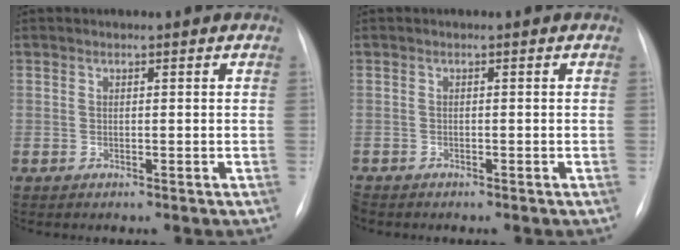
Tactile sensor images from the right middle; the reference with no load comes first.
{"total": 1.8, "force": [-1.6, 0.8, 0.4], "torque": [-0.009, -0.003, -0.024]}